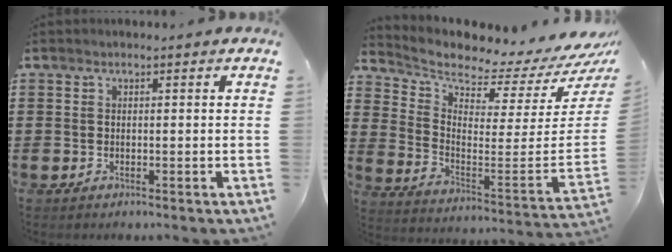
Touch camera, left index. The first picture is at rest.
{"total": 3.3, "force": [2.8, 0.9, 1.5], "torque": [-0.035, -0.057, 0.040]}